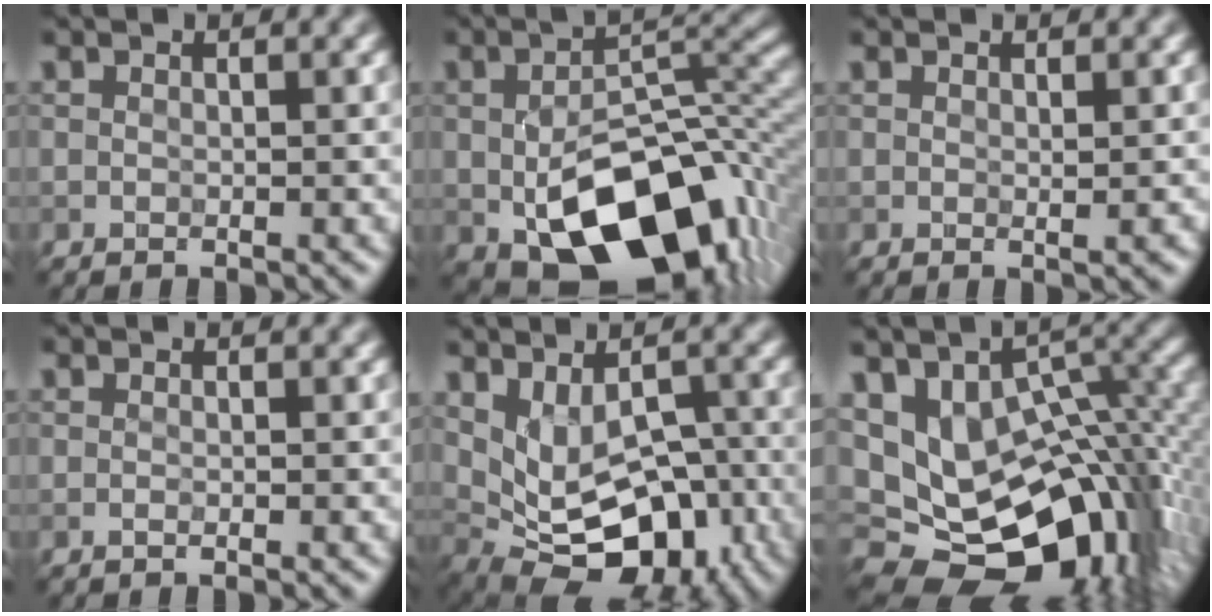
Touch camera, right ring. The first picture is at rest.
{"total": 14.1, "force": [-4.7, 7.7, 10.8], "torque": [-0.174, -0.010, -0.064]}
{"total": 0.9, "force": [0.4, 0.1, 0.9], "torque": [-0.009, -0.001, 0.005]}
{"total": 0.6, "force": [-0.3, 0.1, 0.5], "torque": [-0.002, 0.000, -0.008]}
{"total": 8.3, "force": [-1.6, 5.1, 6.3], "torque": [-0.087, -0.008, -0.002]}
{"total": 16.8, "force": [-4.0, 10.4, 12.6], "torque": [-0.197, -0.019, -0.017]}